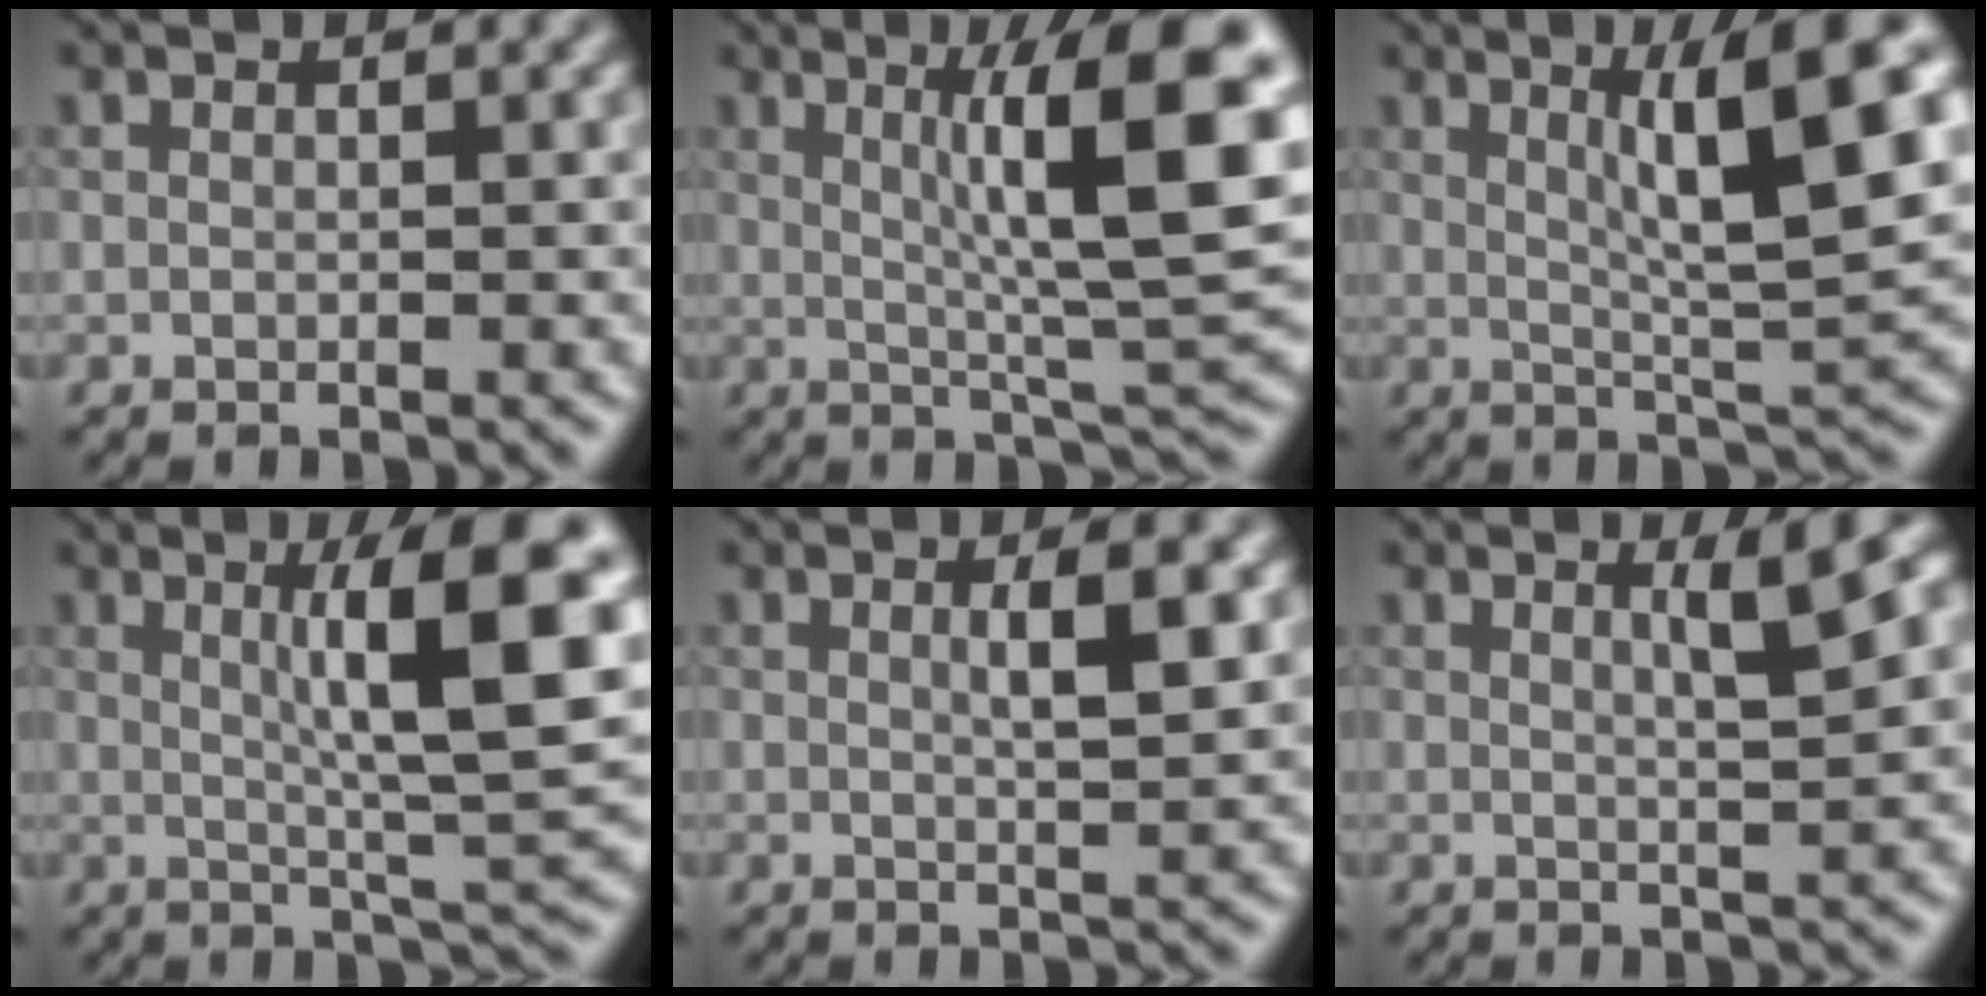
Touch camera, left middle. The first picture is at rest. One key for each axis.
{"total": 11.3, "fx": 2.3, "fy": 1.9, "fz": 10.8, "tx": -0.147, "ty": 0.011, "tz": 0.038}
{"total": 9.6, "fx": 3.0, "fy": 1.5, "fz": 9.0, "tx": -0.120, "ty": 0.004, "tz": 0.053}
{"total": 10.1, "fx": 2.1, "fy": 1.5, "fz": 9.7, "tx": -0.131, "ty": 0.004, "tz": 0.035}
{"total": 3.0, "fx": 0.8, "fy": 0.6, "fz": 2.8, "tx": -0.037, "ty": 0.004, "tz": 0.010}
{"total": 3.2, "fx": 1.3, "fy": 0.4, "fz": 2.9, "tx": -0.036, "ty": 0.006, "tz": 0.019}